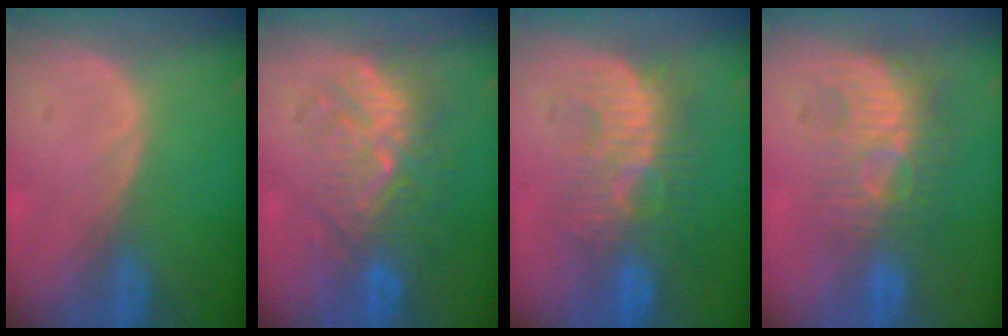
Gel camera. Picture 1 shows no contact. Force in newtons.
{"total": 9.4, "press": 9.0, "slide": 2.7}
{"total": 9.0, "press": 8.9, "slide": 1.7}
{"total": 9.8, "press": 8.5, "slide": 4.7}